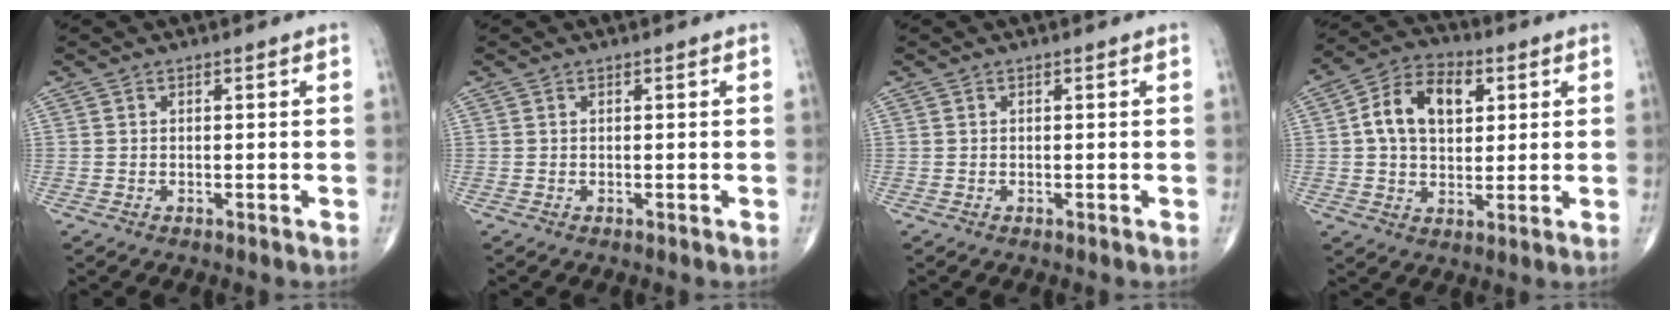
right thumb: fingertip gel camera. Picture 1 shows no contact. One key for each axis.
{"total": 0.0}
{"total": 0.0}
{"total": 12.4, "fx": 3.0, "fy": 8.2, "fz": 8.8, "tx": -0.130, "ty": 0.009, "tz": 0.045}